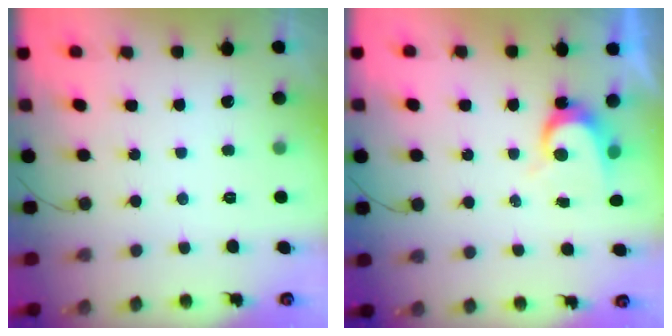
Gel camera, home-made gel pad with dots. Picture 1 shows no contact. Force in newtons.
{"total": 5.5, "press": 5.5, "slide": 0.3}